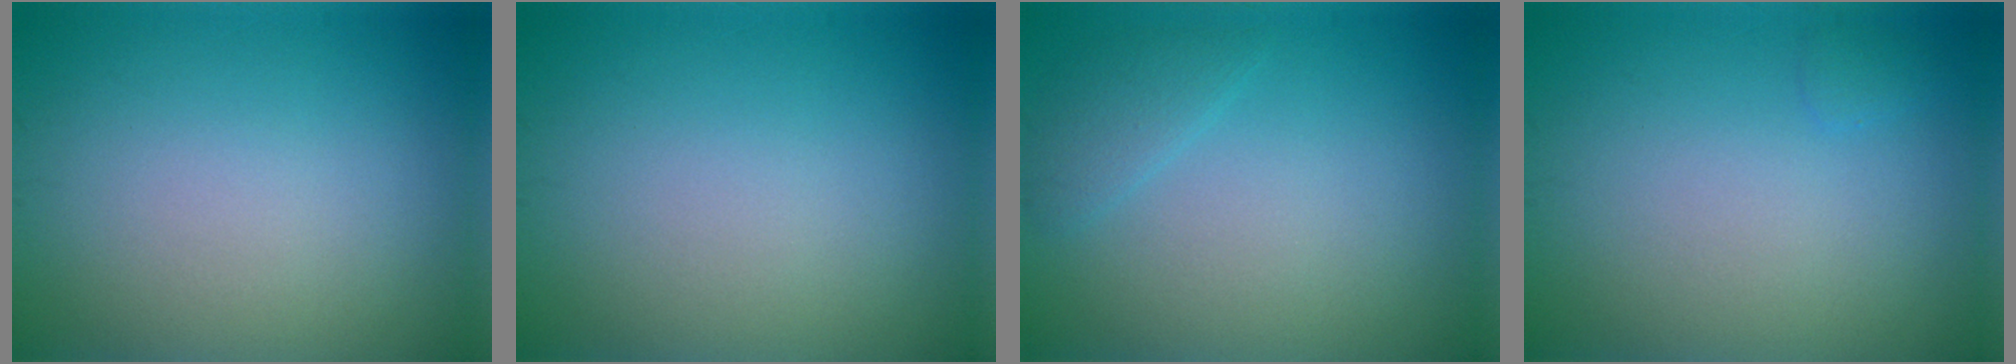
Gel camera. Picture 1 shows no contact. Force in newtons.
{"total": 0.0}
{"total": 1.5, "press": 1.5, "slide": 0.1}
{"total": 0.6, "press": 0.6, "slide": 0.1}